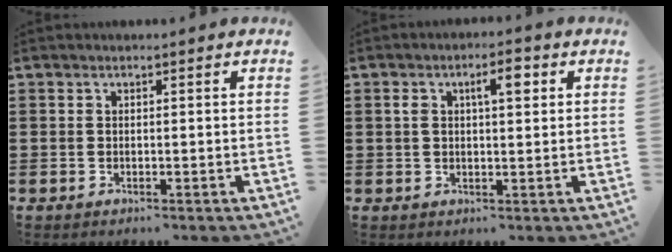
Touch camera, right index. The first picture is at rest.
{"total": 4.2, "force": [1.3, 1.5, 3.7], "torque": [-0.053, 0.003, 0.013]}